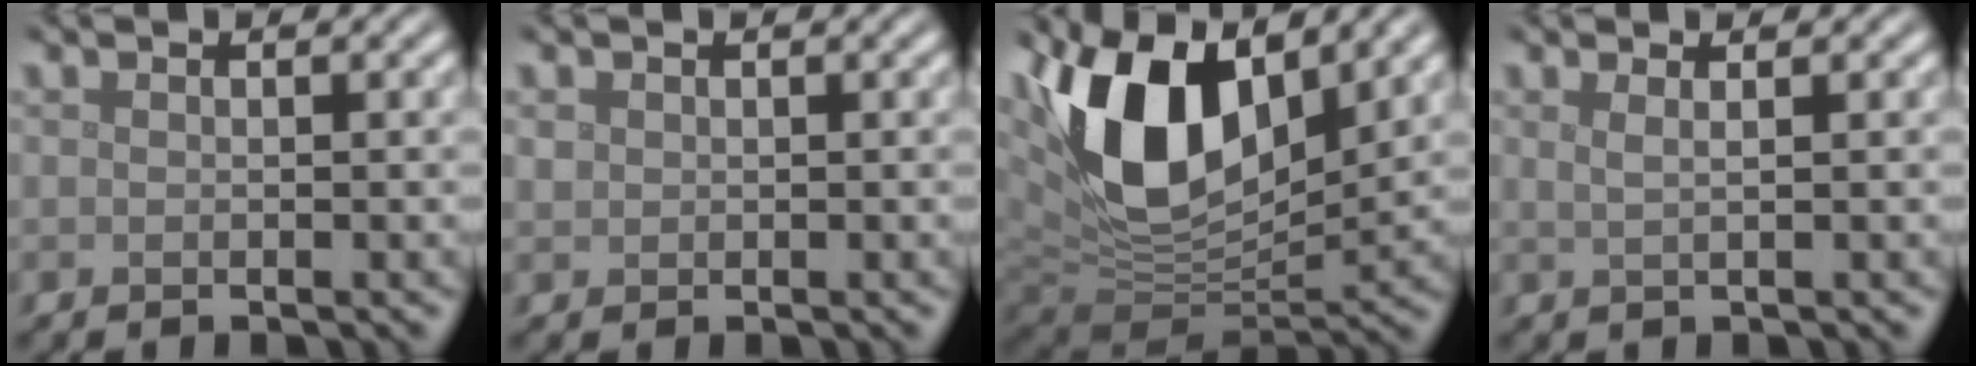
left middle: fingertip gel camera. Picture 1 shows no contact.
{"total": 0.7, "force": [0.3, 0.7, 0.1], "torque": [-0.001, 0.000, 0.006]}
{"total": 13.4, "force": [5.2, 7.2, 10.0], "torque": [-0.196, 0.006, 0.091]}
{"total": 2.0, "force": [1.1, 1.0, 1.5], "torque": [-0.006, -0.001, -0.006]}